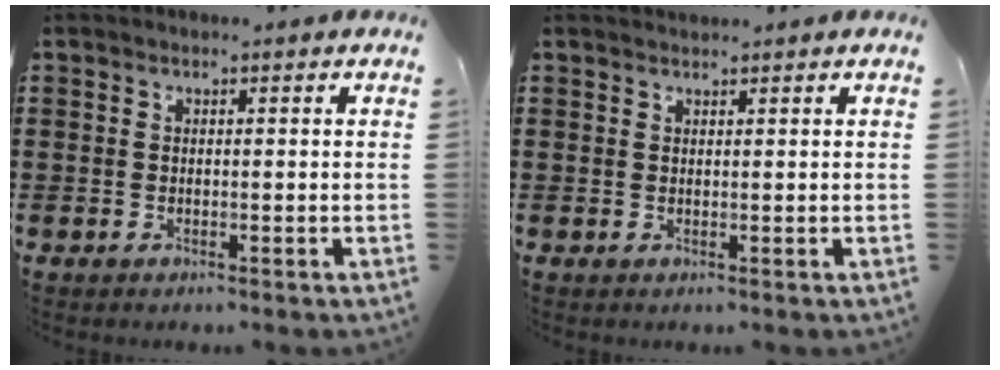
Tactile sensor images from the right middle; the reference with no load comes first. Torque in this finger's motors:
{"motor_torque": [-0.67, -0.46, -0.03, -0.01]}